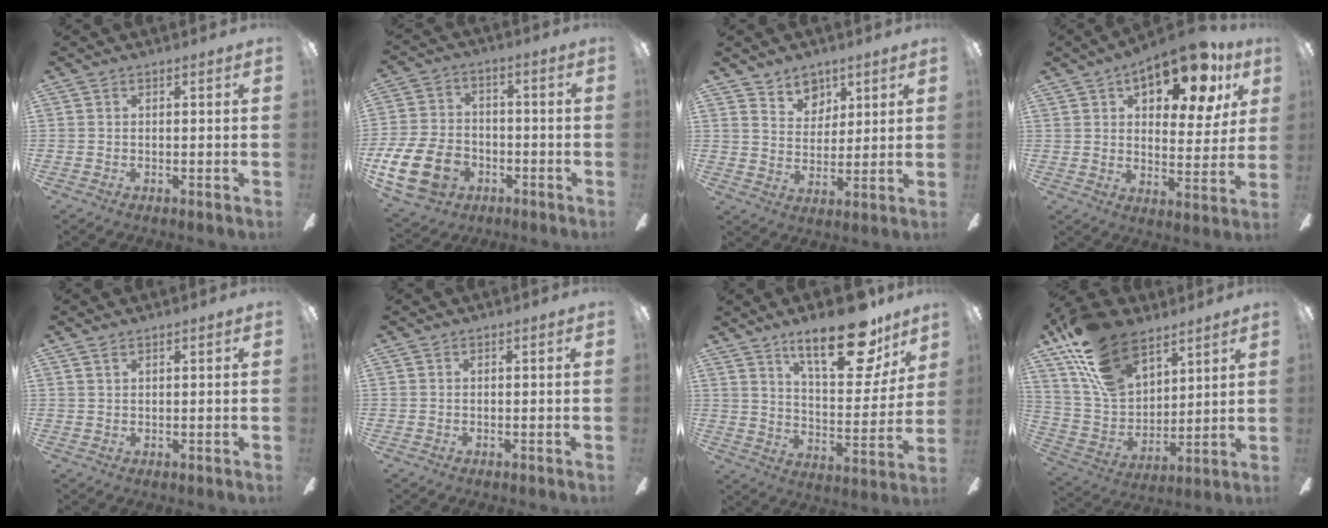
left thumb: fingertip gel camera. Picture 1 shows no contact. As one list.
[{"total": 16.0, "force": [-6.2, 11.4, 9.3], "torque": [-0.205, 0.046, -0.107]}, {"total": 7.1, "force": [5.2, 4.8, 0.8], "torque": [-0.012, -0.029, 0.095]}, {"total": 17.2, "force": [10.1, 7.8, 11.5], "torque": [-0.144, -0.048, 0.160]}, {"total": 1.4, "force": [1.1, 0.7, 0.6], "torque": [-0.015, 0.000, 0.021]}, {"total": 0.0}, {"total": 21.3, "force": [14.6, 7.7, 13.5], "torque": [-0.196, -0.084, 0.237]}, {"total": 20.0, "force": [13.5, 11.0, 9.8], "torque": [-0.214, -0.060, 0.255]}]